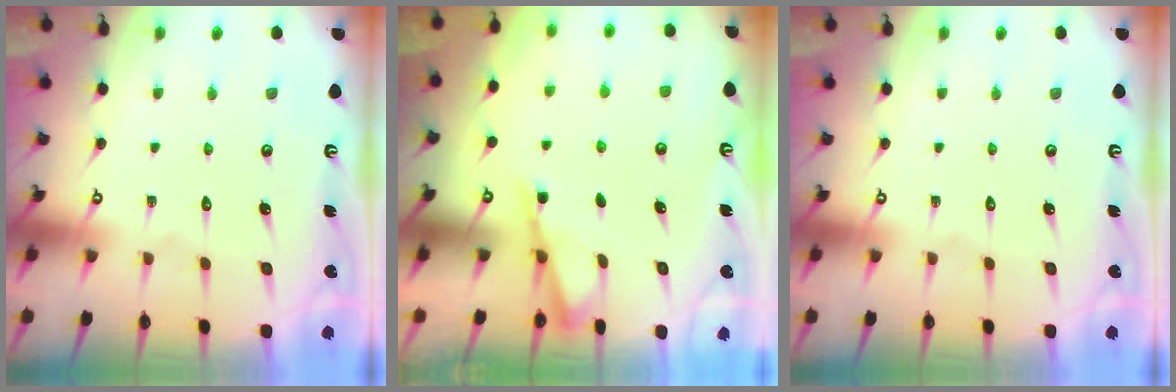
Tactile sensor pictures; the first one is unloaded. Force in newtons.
{"total": 2.9, "press": 2.8, "slide": 0.4}
{"total": 0.0}